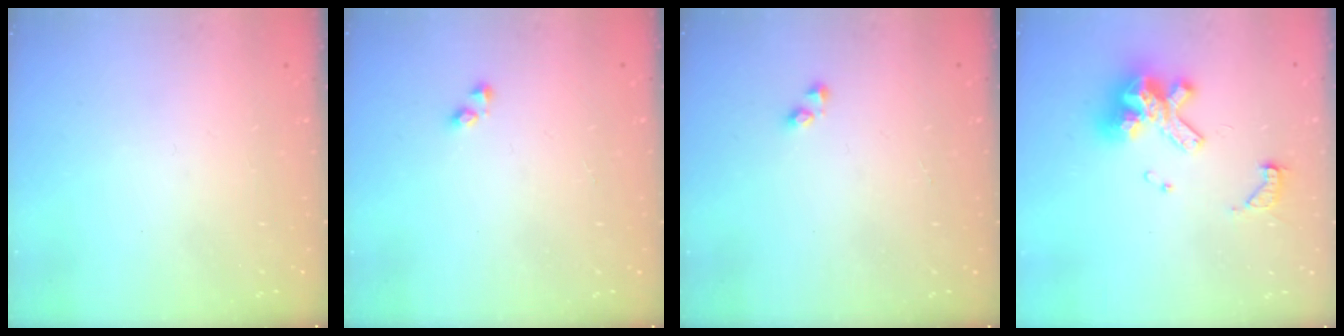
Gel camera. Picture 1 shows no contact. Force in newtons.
{"total": 1.8, "press": 1.8, "slide": 0.2}
{"total": 1.8, "press": 1.8, "slide": 0.2}
{"total": 13.1, "press": 13.0, "slide": 1.3}